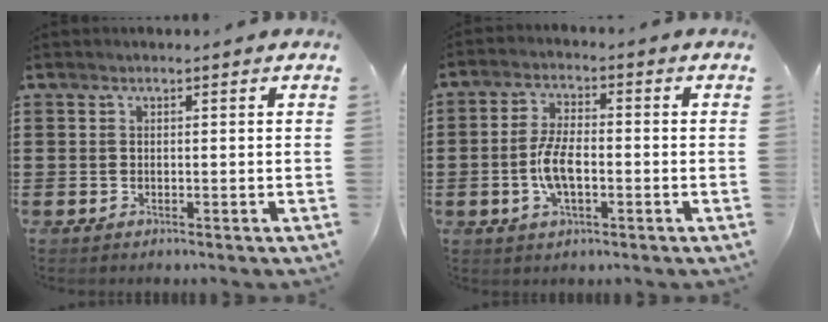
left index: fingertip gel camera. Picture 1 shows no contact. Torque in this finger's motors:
{"motor_torque": [1.55, 0.59, 0.57, 0.19]}